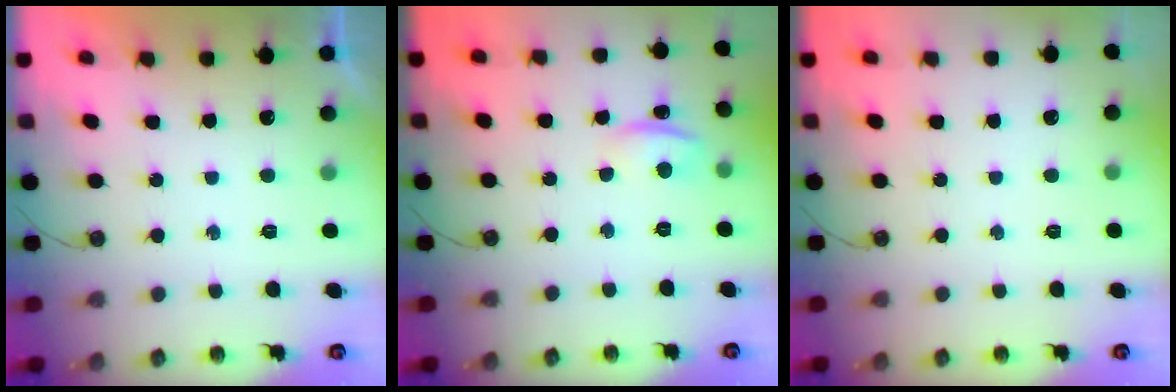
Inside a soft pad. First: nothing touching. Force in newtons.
{"total": 1.4, "press": 1.2, "slide": 0.7}
{"total": 0.0}